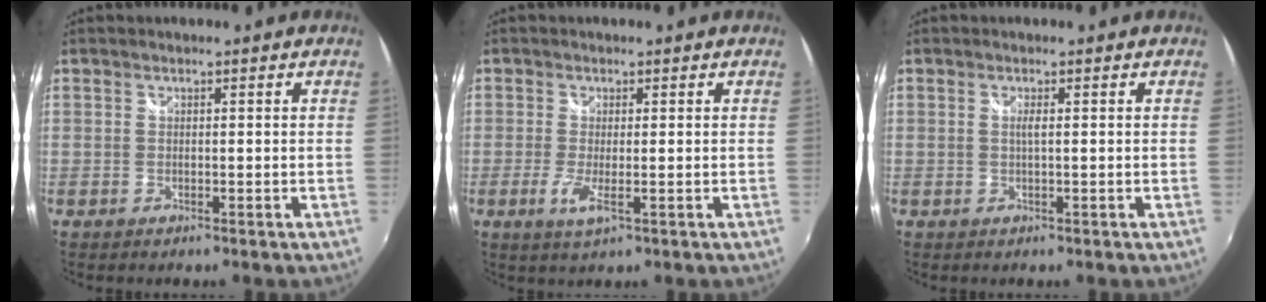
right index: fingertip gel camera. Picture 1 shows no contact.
{"total": 3.3, "force": [-1.0, 0.3, 3.1], "torque": [-0.067, -0.011, -0.019]}
{"total": 1.0, "force": [0.0, -0.3, 1.0], "torque": [-0.019, -0.001, -0.001]}